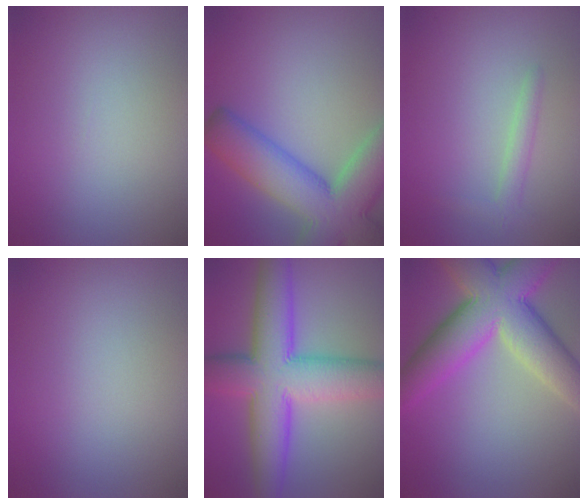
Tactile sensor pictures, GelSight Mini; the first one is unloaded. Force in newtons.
{"total": 11.6, "press": 11.6, "slide": 0.8}
{"total": 1.6, "press": 1.6, "slide": 0.1}
{"total": 0.0}
{"total": 11.2, "press": 11.2, "slide": 0.2}
{"total": 11.5, "press": 11.5, "slide": 0.8}